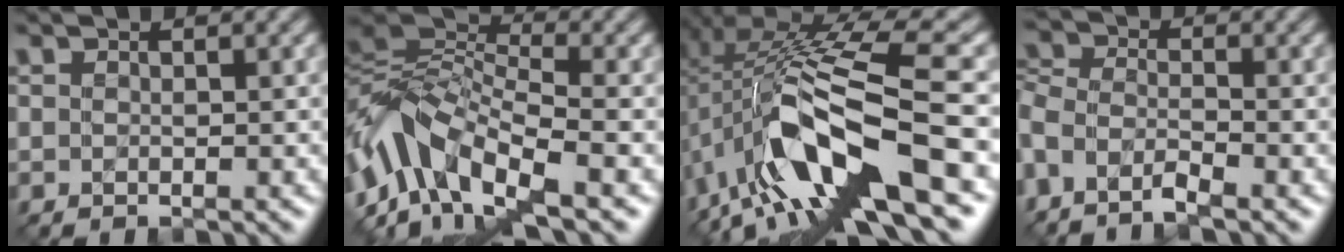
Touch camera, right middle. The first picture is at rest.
{"total": 7.4, "force": [-3.9, 3.2, 5.4], "torque": [-0.125, 0.017, -0.087]}
{"total": 12.7, "force": [-4.2, 4.5, 11.0], "torque": [-0.228, 0.017, -0.064]}
{"total": 3.3, "force": [-2.6, 0.9, 1.8], "torque": [-0.059, 0.005, -0.061]}